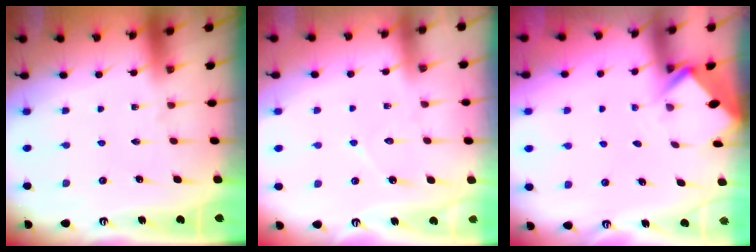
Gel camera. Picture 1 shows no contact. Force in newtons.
{"total": 5.8, "press": 5.8, "slide": 0.5}
{"total": 2.8, "press": 2.8, "slide": 0.2}